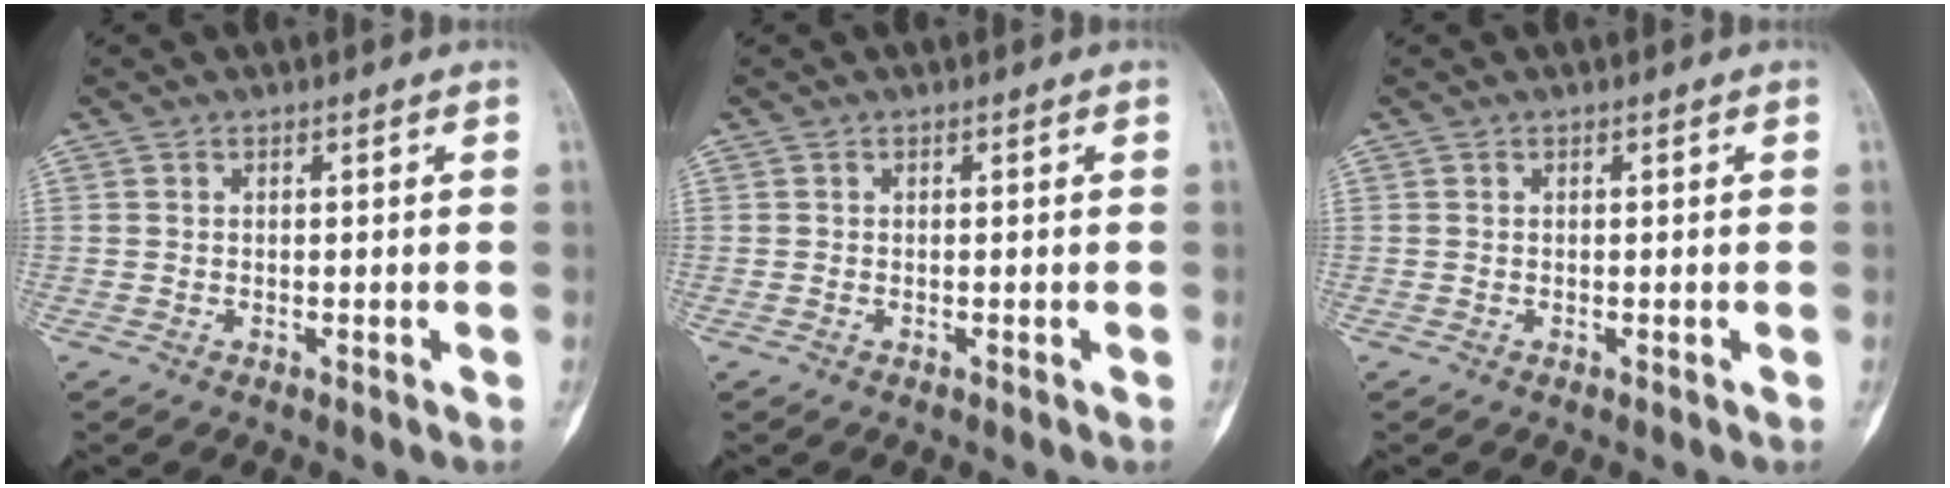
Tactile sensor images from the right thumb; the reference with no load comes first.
{"total": 0.0}
{"total": 0.0}